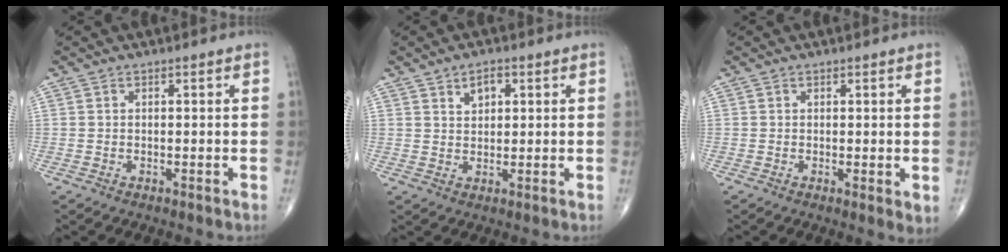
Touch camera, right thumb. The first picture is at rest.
{"total": 3.7, "force": [1.8, 2.2, 2.3], "torque": [-0.025, -0.007, 0.030]}
{"total": 2.1, "force": [0.3, 0.8, 1.9], "torque": [-0.030, -0.010, 0.003]}